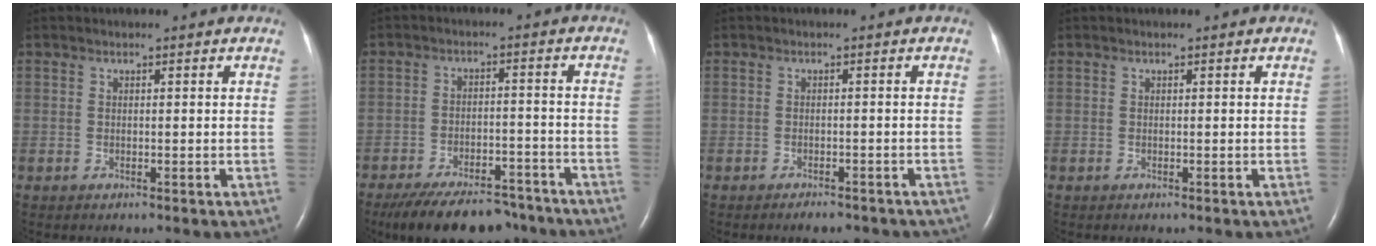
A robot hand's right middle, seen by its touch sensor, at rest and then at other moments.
{"total": 15.0, "force": [-12.4, 5.5, 6.4], "torque": [-0.115, -0.004, -0.180]}
{"total": 5.7, "force": [-4.8, 2.0, 2.1], "torque": [-0.018, 0.001, -0.053]}
{"total": 0.0}